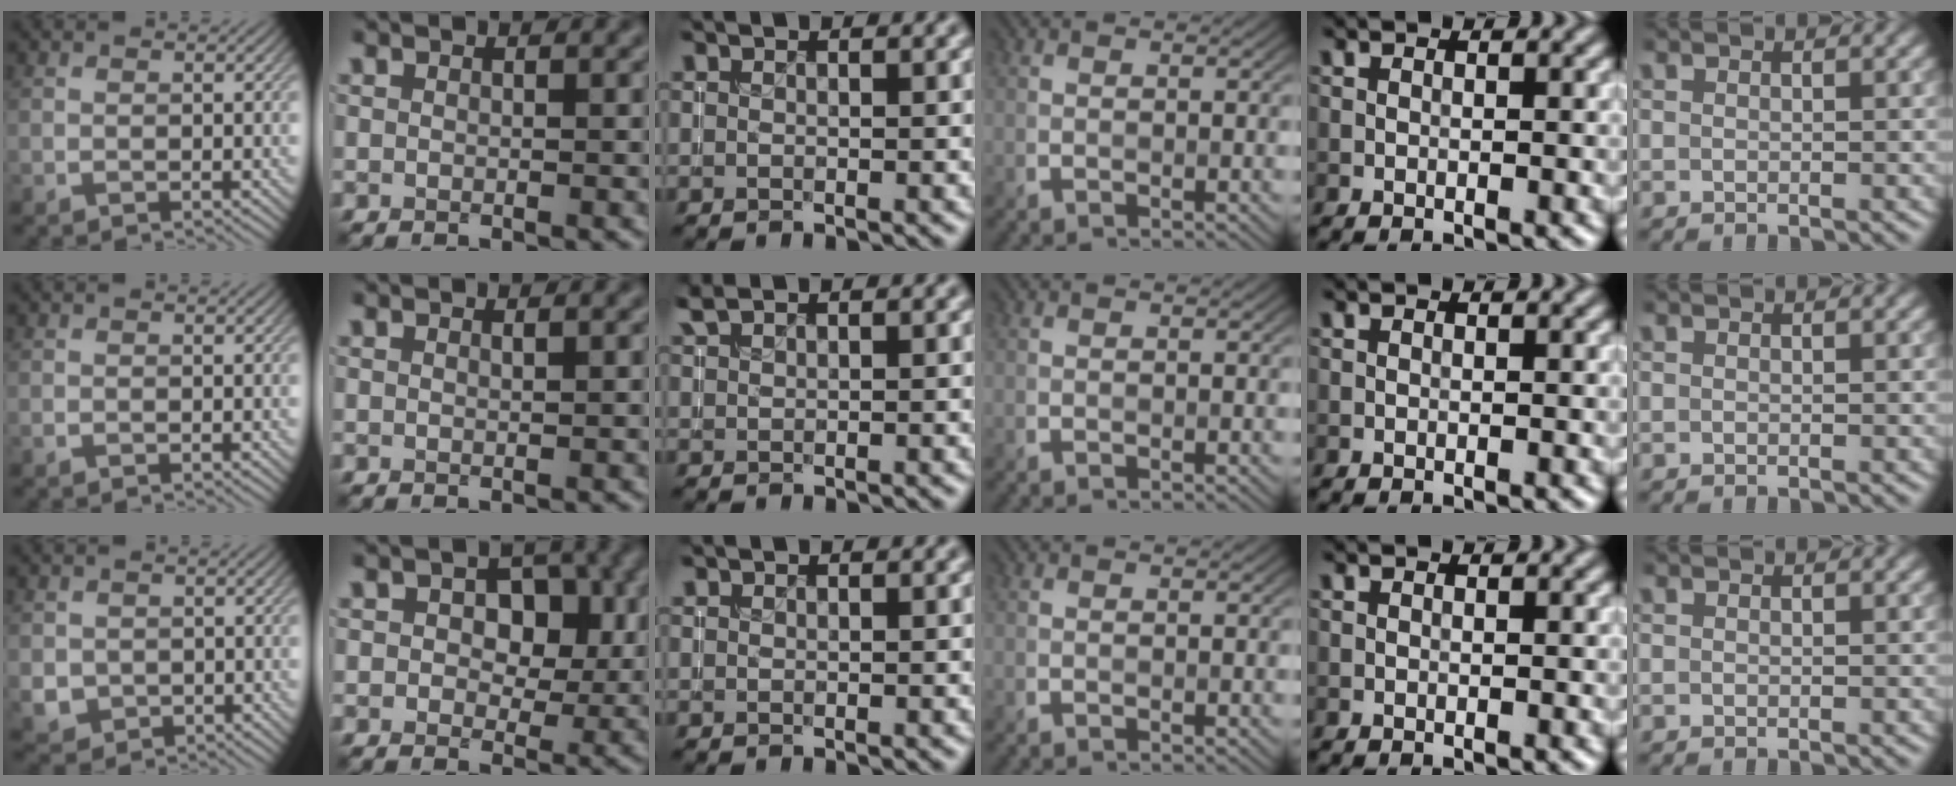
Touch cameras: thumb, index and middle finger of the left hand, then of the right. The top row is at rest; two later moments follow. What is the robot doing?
{"motion": "insert", "object": "coin"}